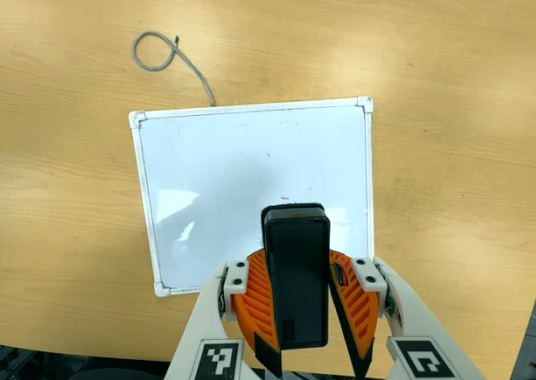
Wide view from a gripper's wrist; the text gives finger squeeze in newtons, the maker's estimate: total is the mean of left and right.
{"total": 9.6, "left": 9.9, "right": 9.3}